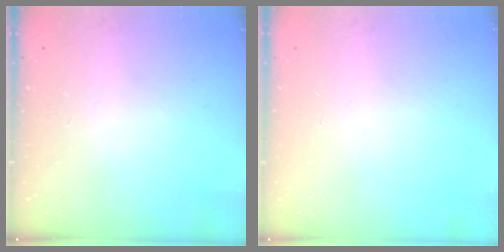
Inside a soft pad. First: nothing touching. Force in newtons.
{"total": 0.0}